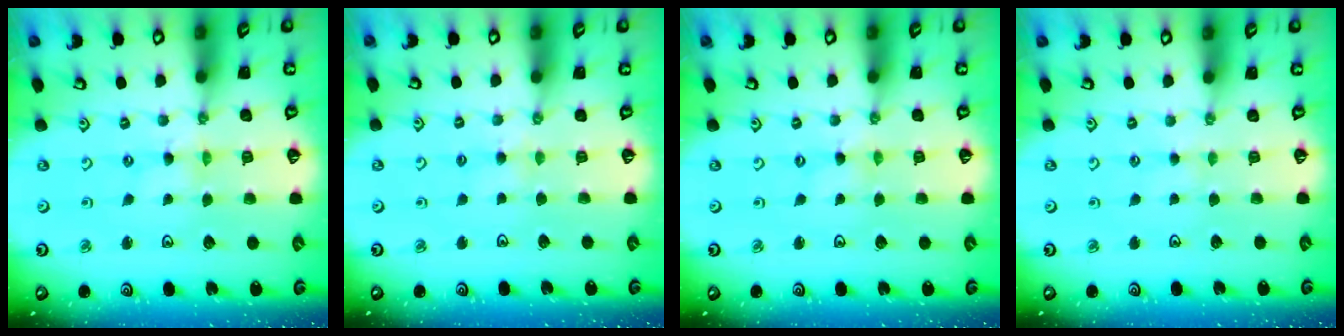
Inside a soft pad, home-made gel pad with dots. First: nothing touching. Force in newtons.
{"total": 4.0, "press": 4.0, "slide": 0.6}
{"total": 0.0}
{"total": 1.9, "press": 1.9, "slide": 0.4}